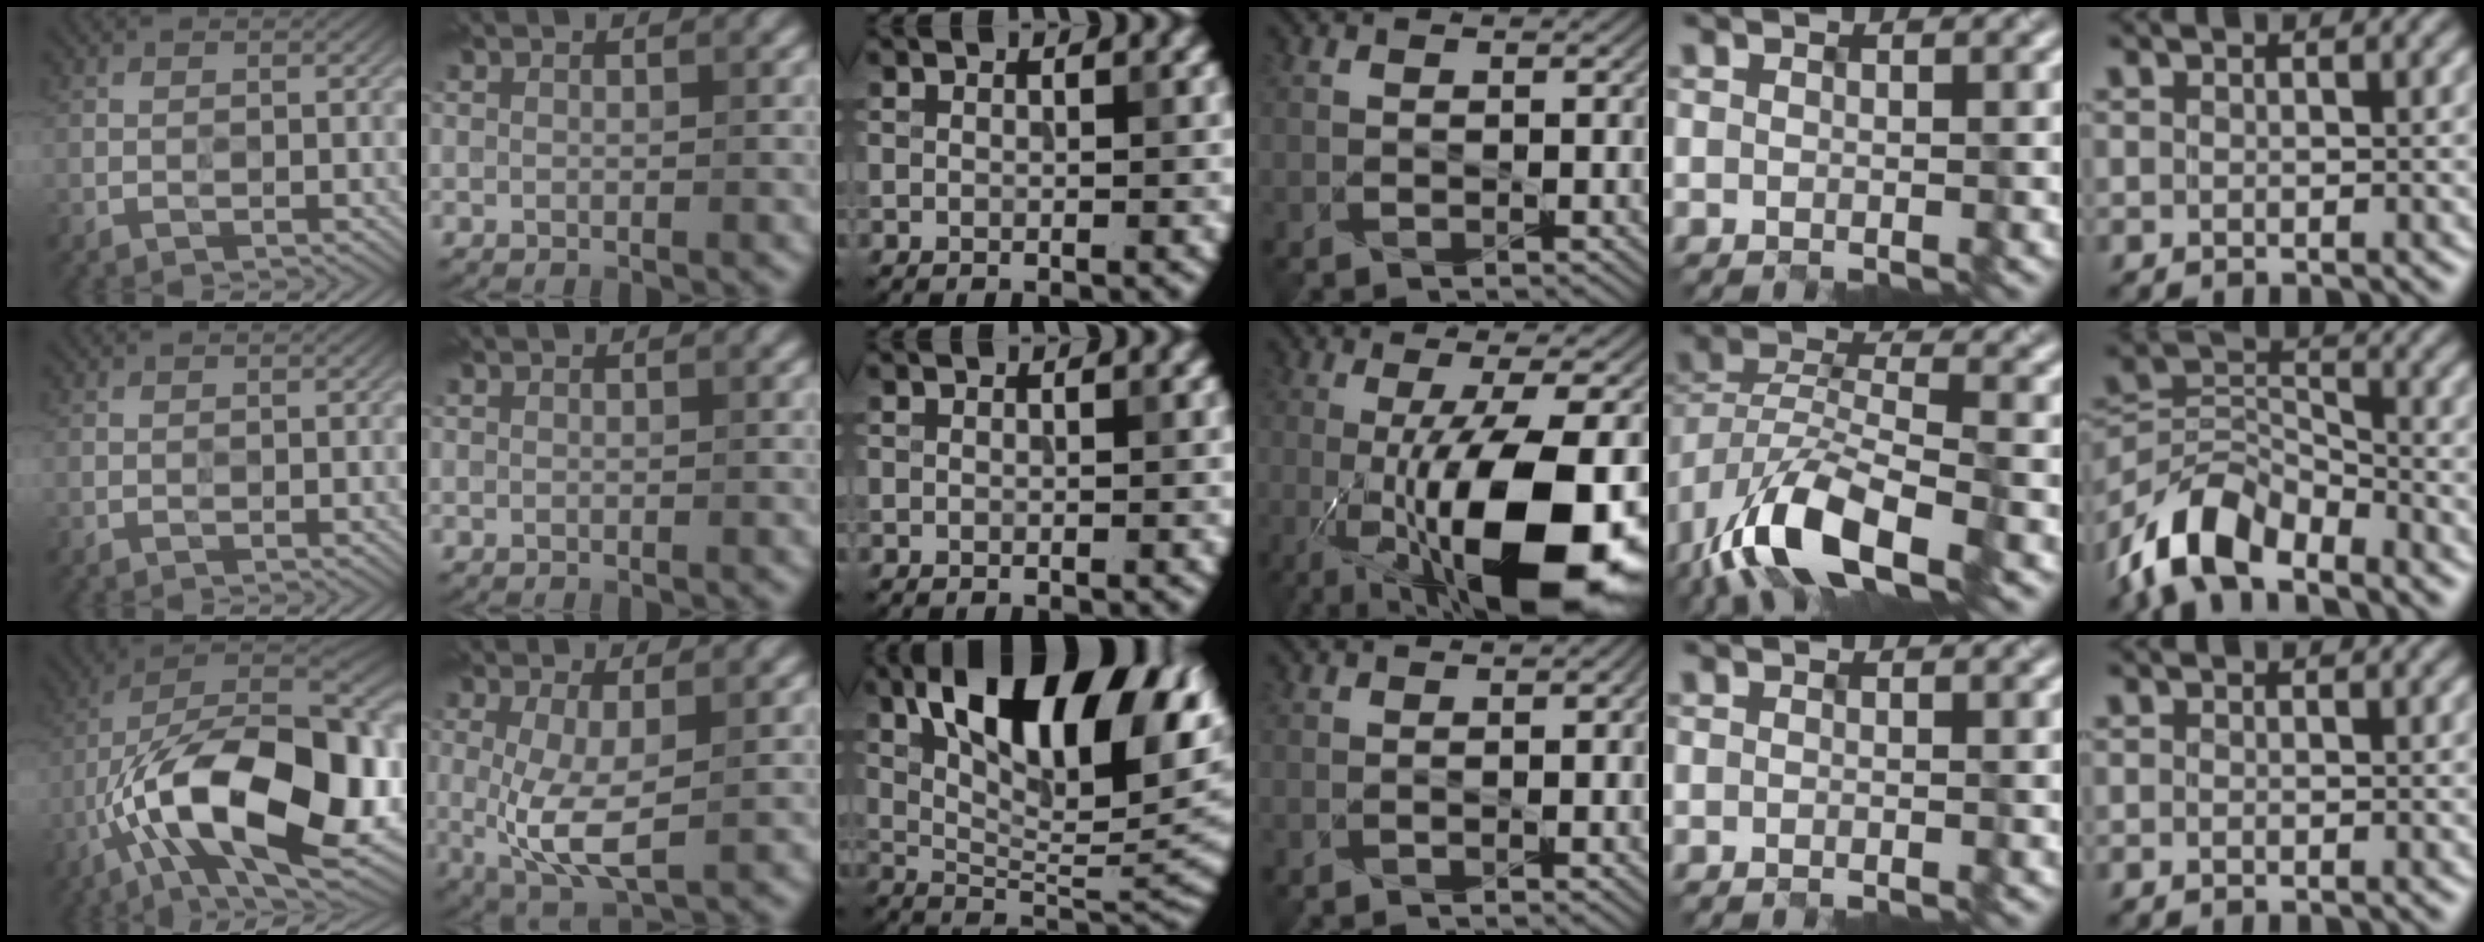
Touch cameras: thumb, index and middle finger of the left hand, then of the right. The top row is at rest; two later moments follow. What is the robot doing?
{"motion": "extract", "object": "pen cap and body"}